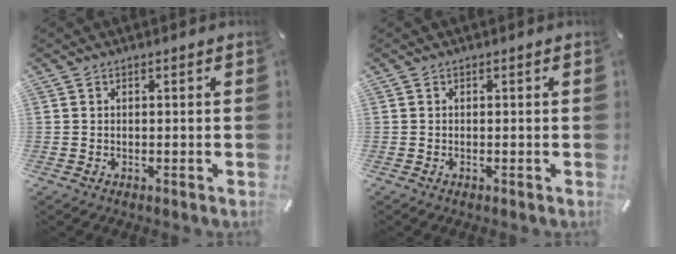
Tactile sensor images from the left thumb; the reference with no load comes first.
{"total": 0.0}